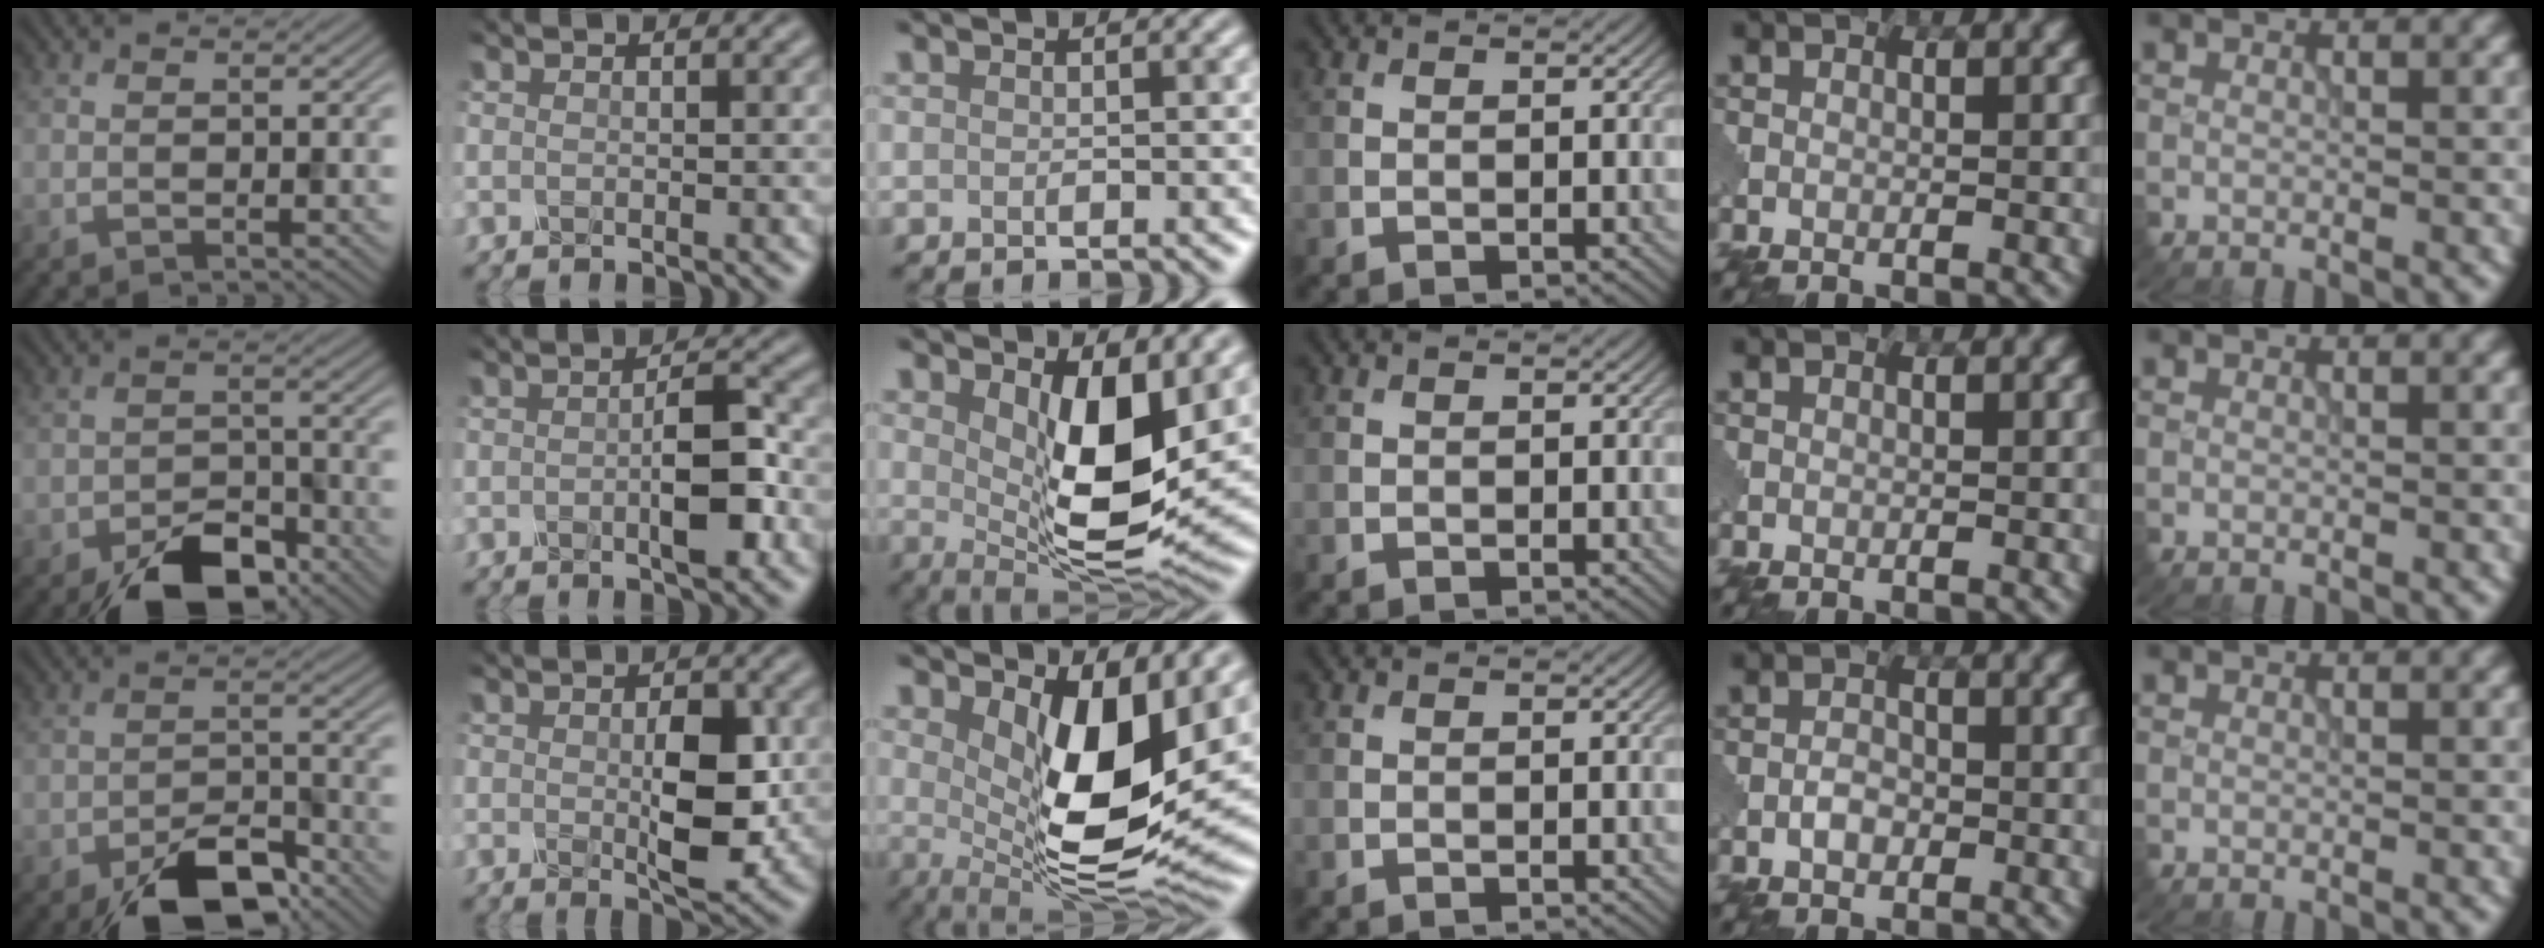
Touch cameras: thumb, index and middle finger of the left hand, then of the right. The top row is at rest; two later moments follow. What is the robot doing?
{"motion": "press", "object": "mechanical pencil"}